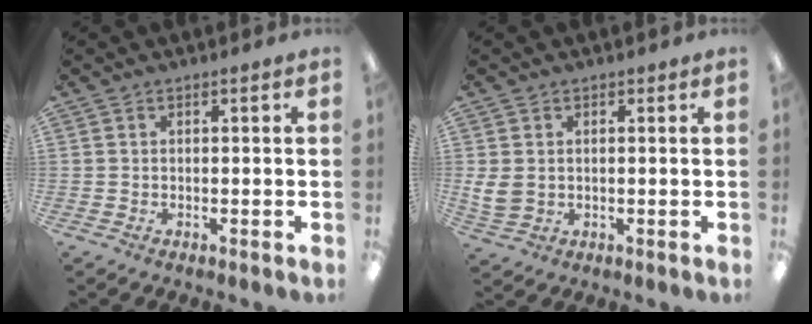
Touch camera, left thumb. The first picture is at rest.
{"total": 4.7, "force": [1.0, 4.0, 2.2], "torque": [-0.041, 0.003, 0.020]}